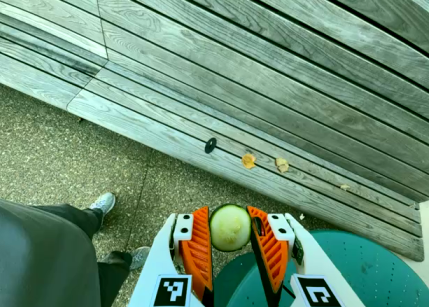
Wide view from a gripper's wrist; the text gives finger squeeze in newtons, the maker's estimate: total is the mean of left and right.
{"total": 8.0, "left": 8.0, "right": 8.0}